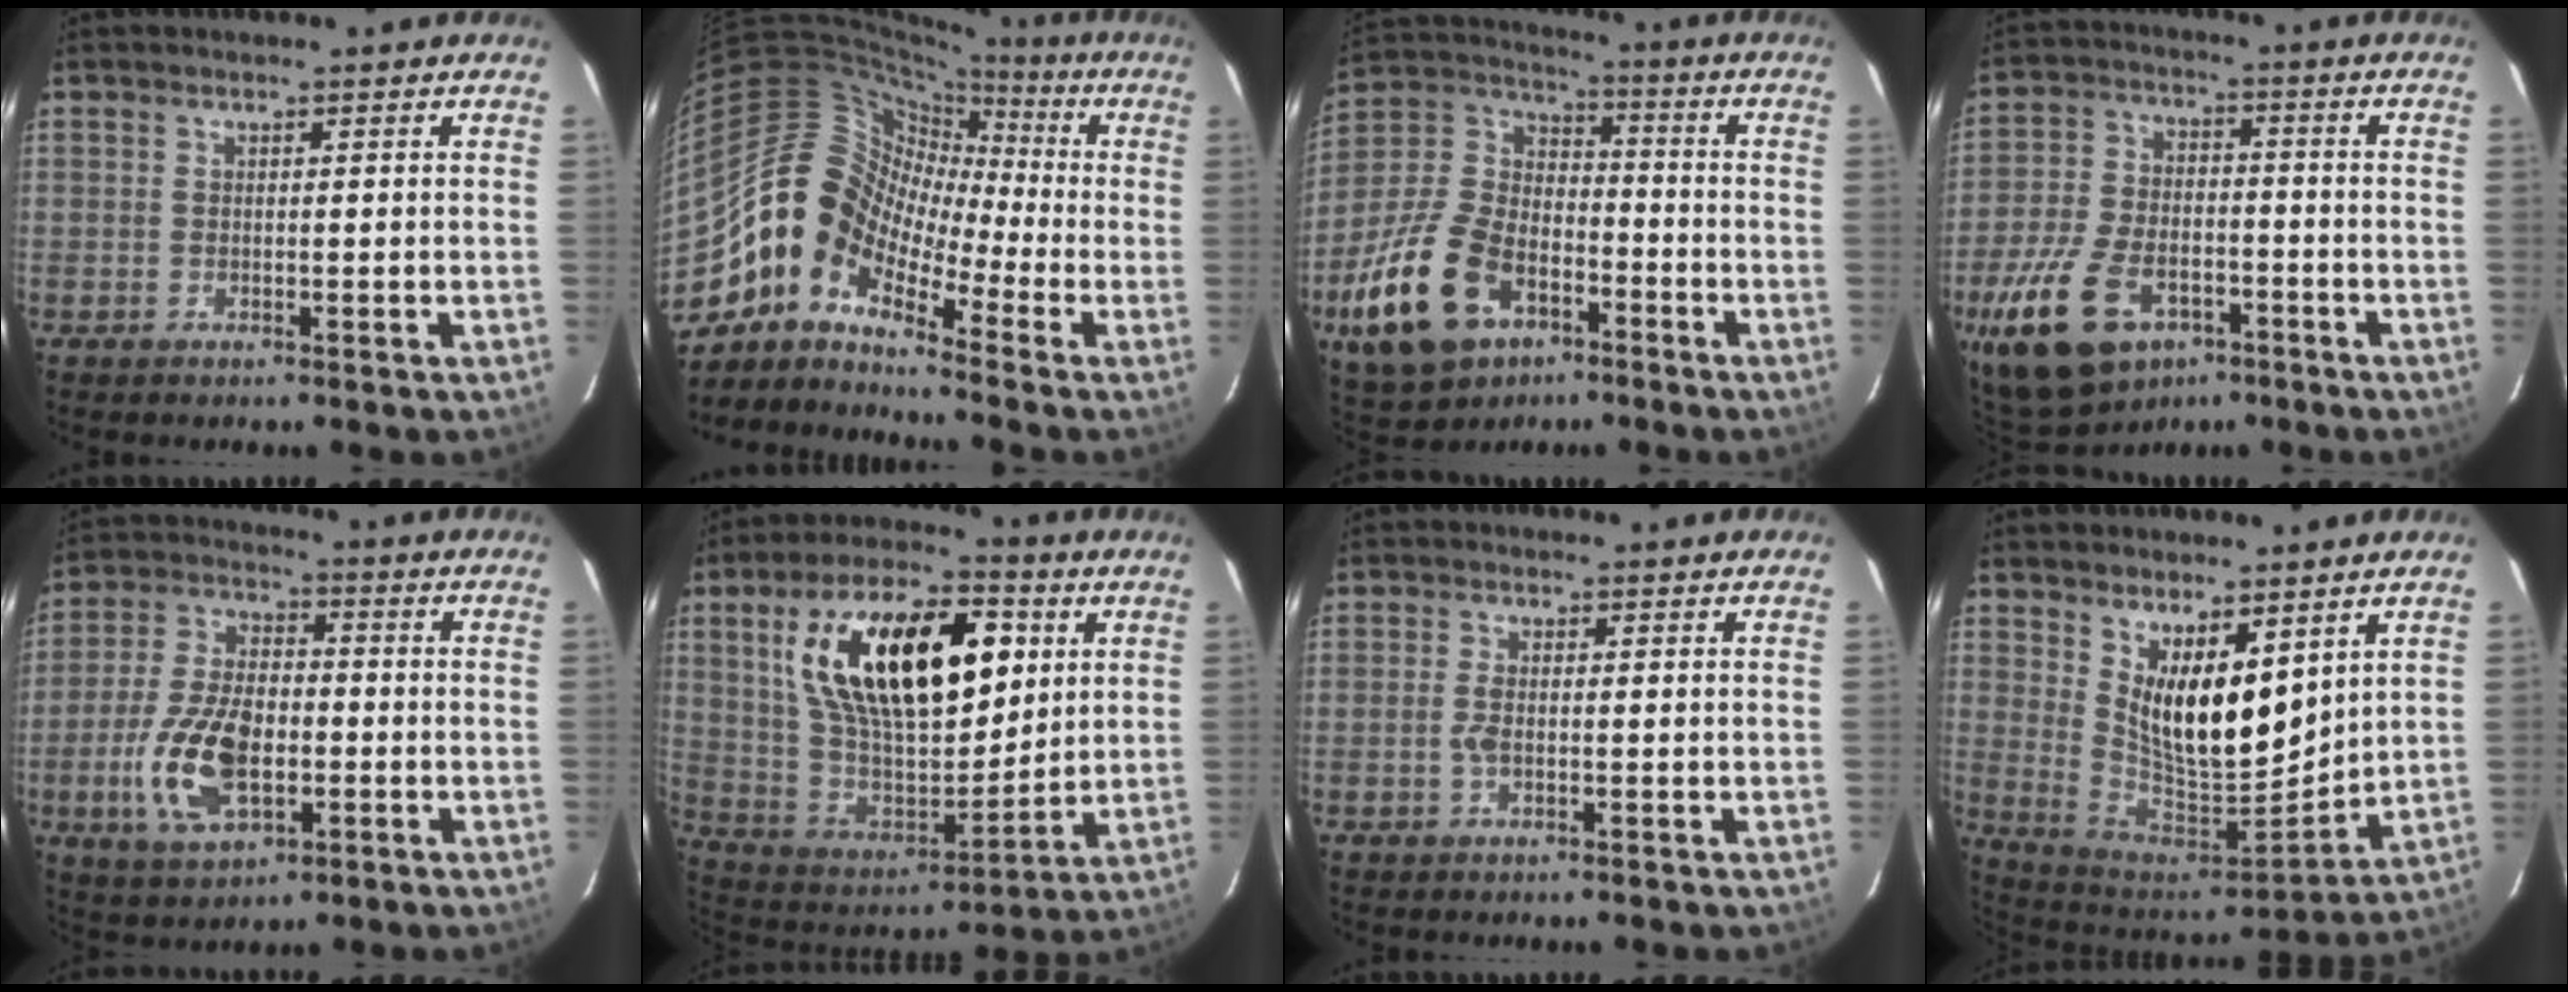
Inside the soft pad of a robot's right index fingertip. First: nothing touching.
{"total": 9.7, "force": [-5.8, 6.6, 4.2], "torque": [-0.072, 0.037, -0.142]}
{"total": 21.4, "force": [-10.0, 13.2, 13.5], "torque": [-0.305, 0.007, -0.165]}
{"total": 18.3, "force": [-10.2, 10.5, 11.0], "torque": [-0.248, -0.014, -0.172]}
{"total": 14.5, "force": [-3.9, 7.8, 11.6], "torque": [-0.242, 0.001, -0.065]}
{"total": 26.4, "force": [8.2, 12.9, 21.5], "torque": [-0.385, 0.017, 0.152]}
{"total": 1.9, "force": [-0.5, 0.7, 1.6], "torque": [-0.037, 0.000, -0.010]}
{"total": 14.5, "force": [6.7, 6.2, 11.2], "torque": [-0.193, -0.021, 0.136]}